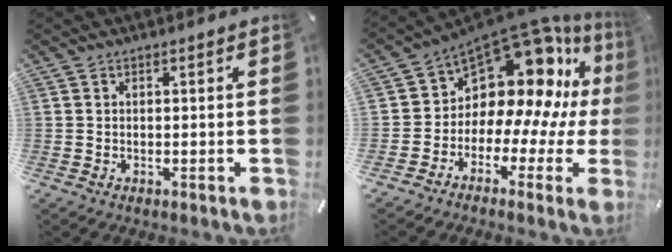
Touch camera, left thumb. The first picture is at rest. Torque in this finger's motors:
{"motor_torque": [0.32, 1.53, 1.02, 0.75, 0.06]}